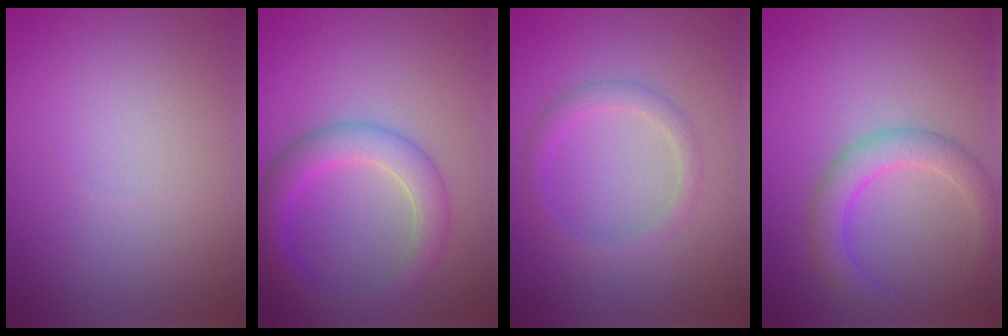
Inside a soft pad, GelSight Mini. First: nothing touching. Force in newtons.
{"total": 4.2, "press": 4.2, "slide": 0.1}
{"total": 1.9, "press": 1.9, "slide": 0.1}
{"total": 3.5, "press": 3.5, "slide": 0.0}